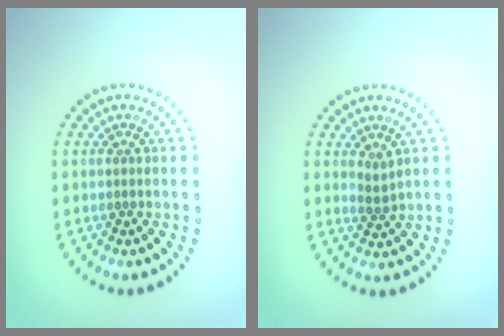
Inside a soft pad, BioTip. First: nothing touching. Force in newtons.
{"total": 1.1, "press": 0.8, "slide": 0.8}